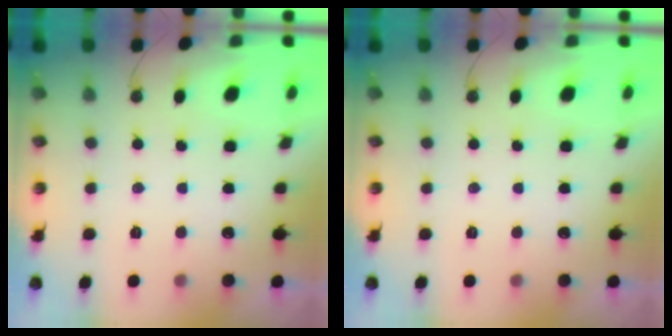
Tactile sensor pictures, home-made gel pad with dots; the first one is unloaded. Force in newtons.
{"total": 0.0}